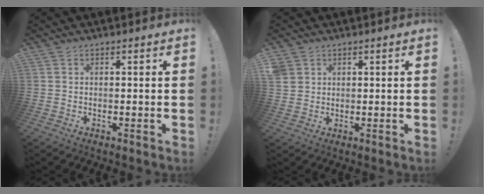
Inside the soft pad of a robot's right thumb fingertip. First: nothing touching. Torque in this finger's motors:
{"motor_torque": [0.10, 1.04, 0.07, 0.09, -0.01]}